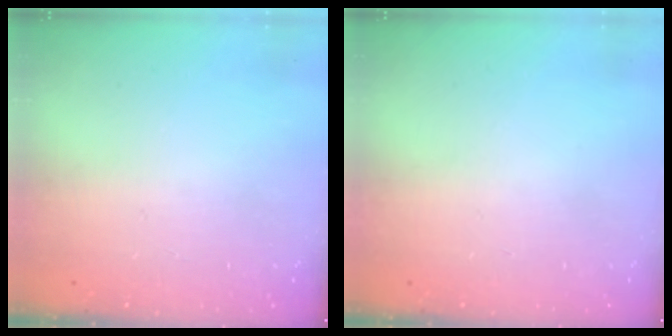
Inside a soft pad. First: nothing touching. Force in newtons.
{"total": 0.0}